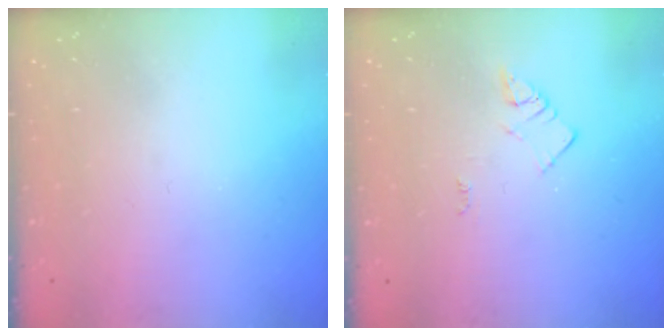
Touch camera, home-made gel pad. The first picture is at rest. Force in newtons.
{"total": 2.3, "press": 2.3, "slide": 0.3}